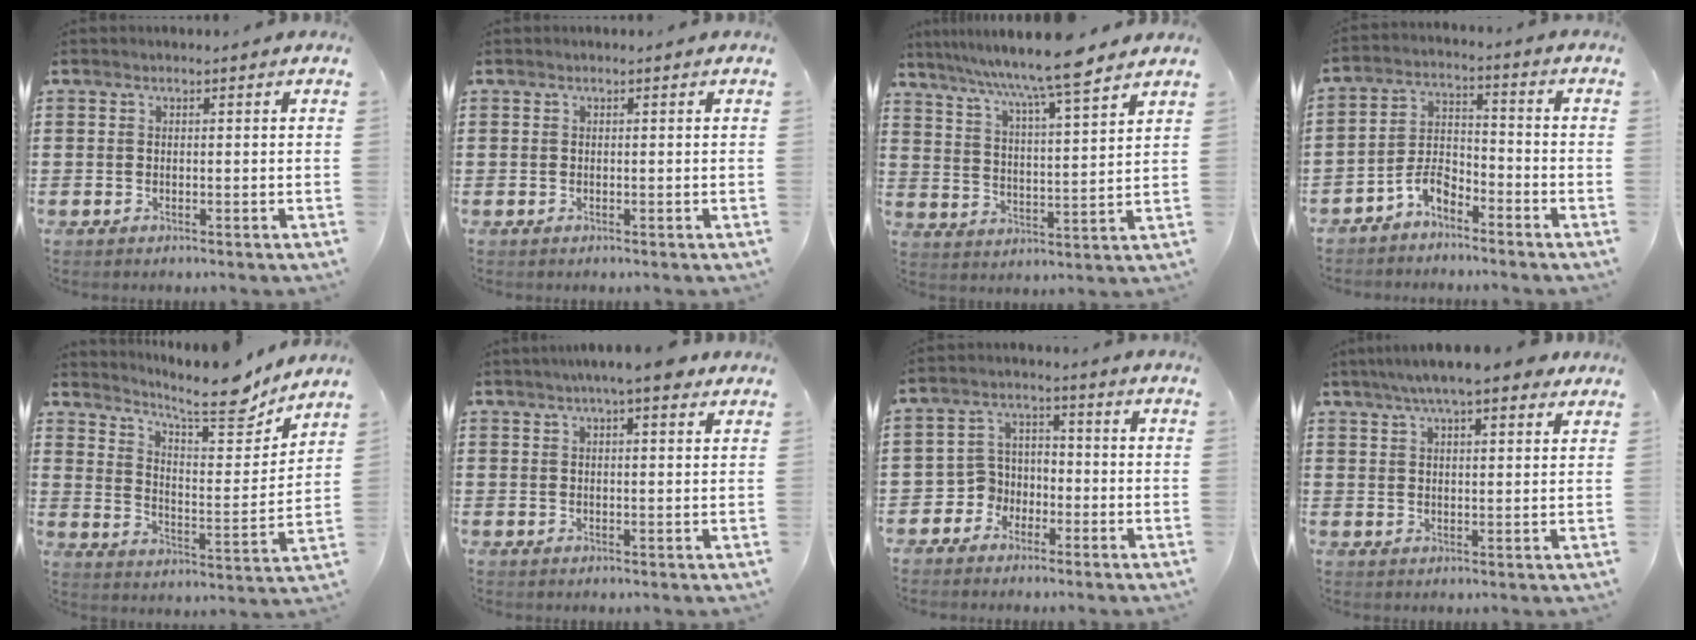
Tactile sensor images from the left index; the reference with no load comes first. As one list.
[{"total": 0.0}, {"total": 8.3, "force": [7.1, 0.1, 4.4], "torque": [-0.109, -0.038, 0.118]}, {"total": 5.4, "force": [-4.3, 2.0, 2.4], "torque": [-0.056, 0.010, -0.087]}, {"total": 10.8, "force": [9.4, 1.6, 5.1], "torque": [-0.097, -0.061, 0.158]}, {"total": 4.7, "force": [3.2, 0.8, 3.3], "torque": [-0.064, 0.004, 0.055]}, {"total": 4.4, "force": [-2.8, 3.3, 0.8], "torque": [-0.034, 0.005, -0.060]}, {"total": 6.9, "force": [5.4, 1.2, 4.2], "torque": [-0.093, -0.002, 0.097]}]